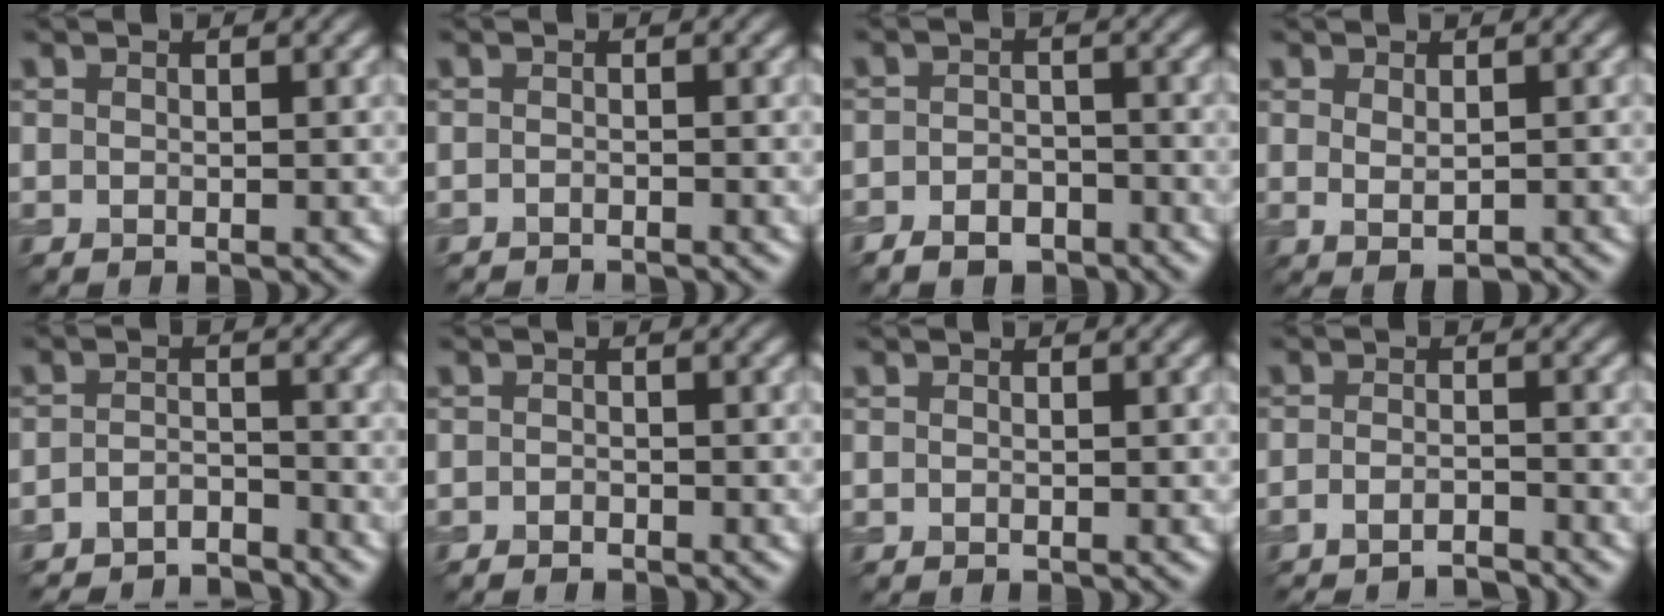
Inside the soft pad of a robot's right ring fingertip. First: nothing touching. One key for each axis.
{"total": 1.6, "fx": -1.6, "fy": 0.1, "fz": 0.2, "tx": 0.001, "ty": -0.010, "tz": -0.027}
{"total": 4.0, "fx": -3.0, "fy": 2.0, "fz": 1.7, "tx": -0.019, "ty": 0.001, "tz": -0.053}
{"total": 1.6, "fx": 0.0, "fy": 0.5, "fz": 1.5, "tx": -0.028, "ty": -0.005, "tz": 0.005}
{"total": 4.5, "fx": -4.3, "fy": 0.8, "fz": 1.1, "tx": -0.023, "ty": -0.013, "tz": -0.077}
{"total": 0.9, "fx": -0.7, "fy": 0.3, "fz": 0.4, "tx": -0.006, "ty": -0.003, "tz": -0.013}
{"total": 0.0}
{"total": 3.0, "fx": -2.6, "fy": 0.5, "fz": 1.4, "tx": -0.020, "ty": -0.003, "tz": -0.051}